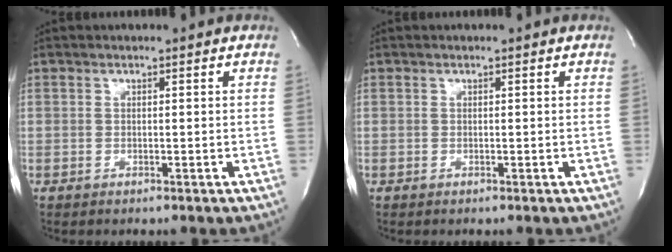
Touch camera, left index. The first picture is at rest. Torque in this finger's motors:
{"motor_torque": [-0.05, 0.05, -0.01, 0.00]}